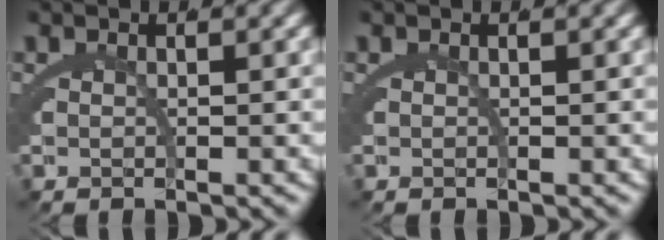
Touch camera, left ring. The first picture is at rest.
{"total": 0.0}